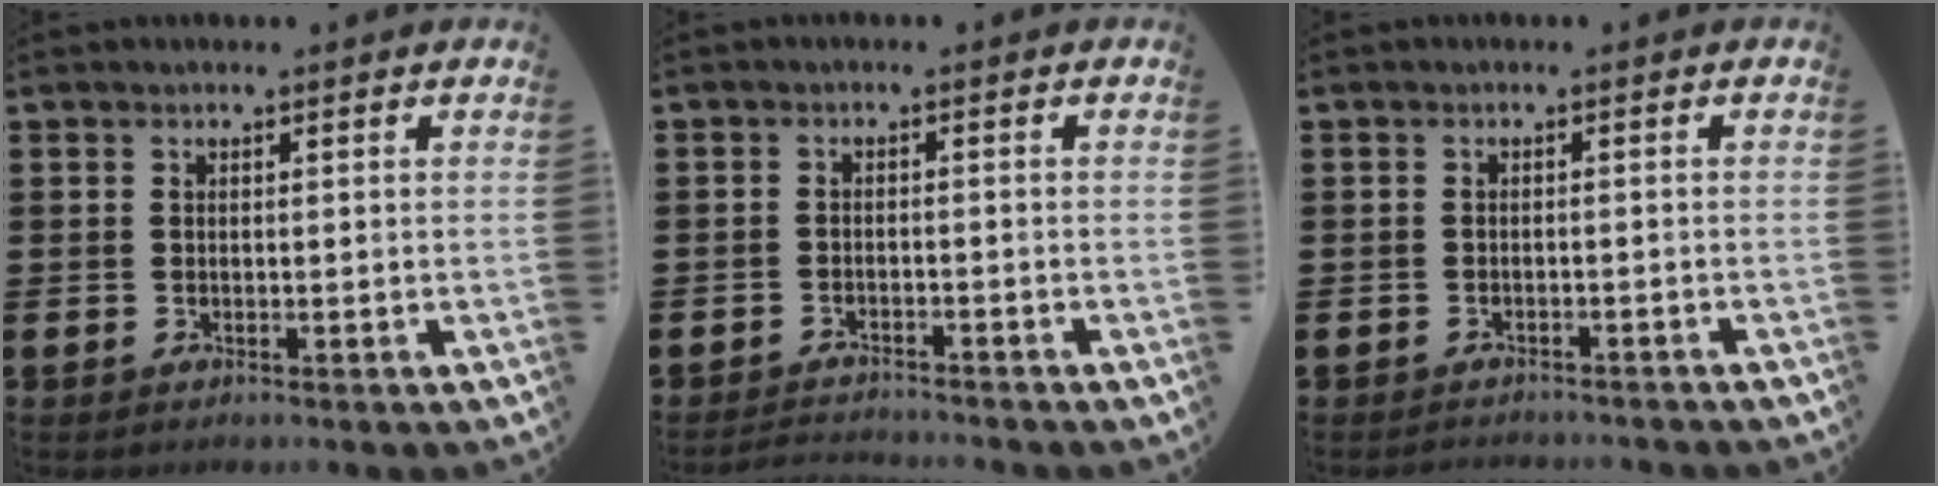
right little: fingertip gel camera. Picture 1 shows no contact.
{"total": 1.8, "force": [-1.8, 0.0, 0.0], "torque": [-0.005, 0.004, -0.039]}
{"total": 1.2, "force": [-1.2, 0.0, -0.1], "torque": [-0.003, 0.005, -0.025]}